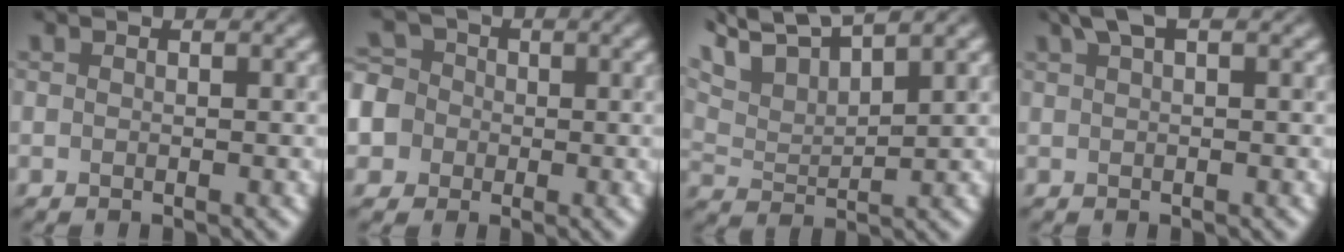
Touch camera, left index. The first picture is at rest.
{"total": 6.9, "force": [-1.9, 6.4, 2.0], "torque": [-0.058, 0.014, -0.060]}
{"total": 7.2, "force": [6.2, 1.3, 3.3], "torque": [-0.072, 0.021, 0.109]}
{"total": 2.0, "force": [1.4, 0.4, 1.5], "torque": [-0.018, 0.010, 0.023]}